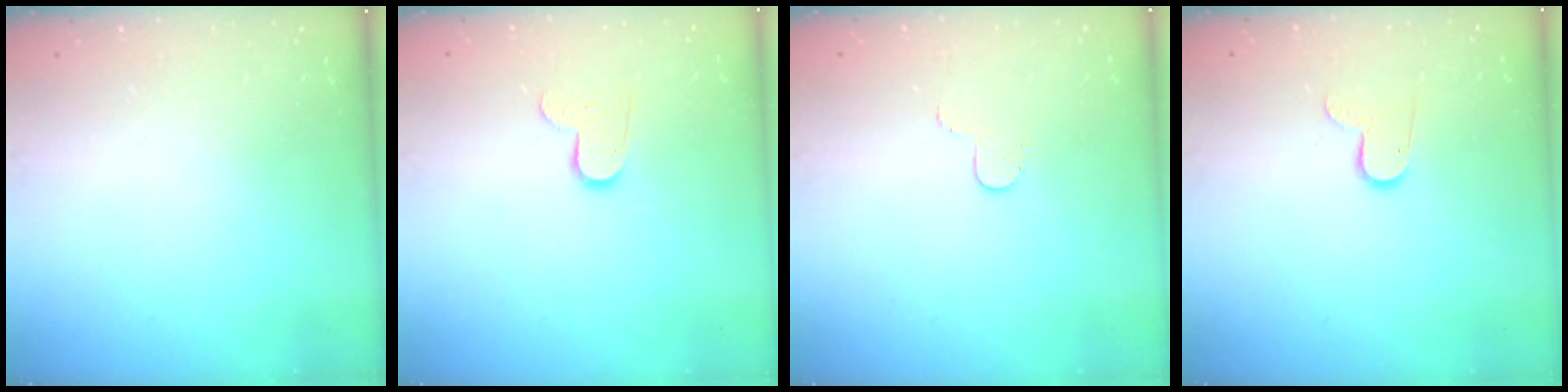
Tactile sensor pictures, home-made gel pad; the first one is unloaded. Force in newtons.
{"total": 7.6, "press": 7.5, "slide": 0.3}
{"total": 4.4, "press": 4.3, "slide": 0.5}
{"total": 7.1, "press": 7.1, "slide": 0.5}